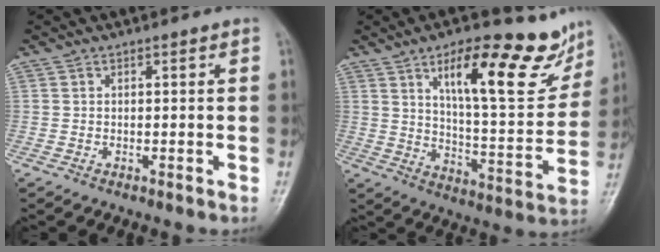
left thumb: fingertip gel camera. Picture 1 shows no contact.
{"total": 20.3, "force": [11.6, 6.6, 15.2], "torque": [-0.173, -0.057, 0.180]}